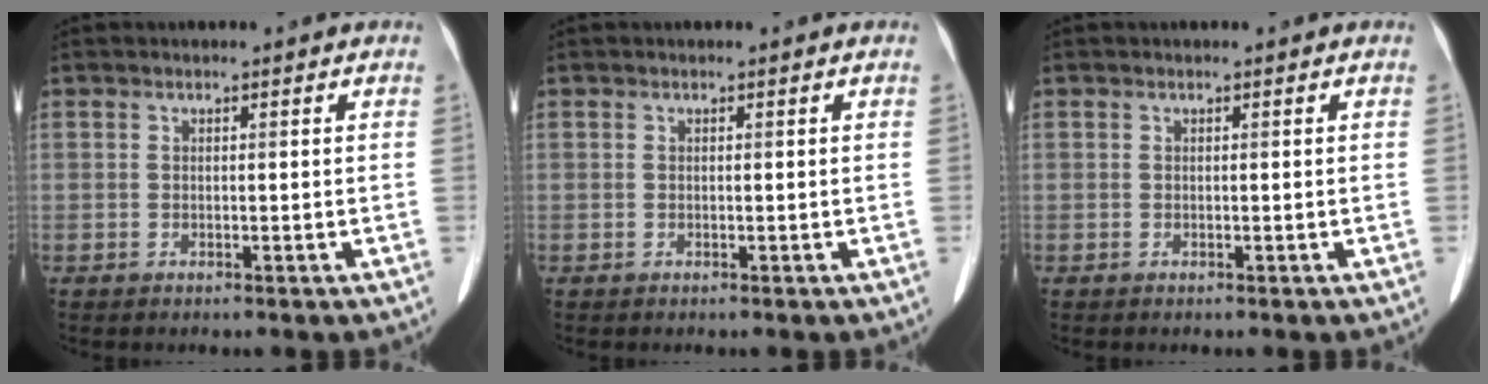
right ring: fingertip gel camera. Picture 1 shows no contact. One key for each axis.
{"total": 0.0}
{"total": 0.0}